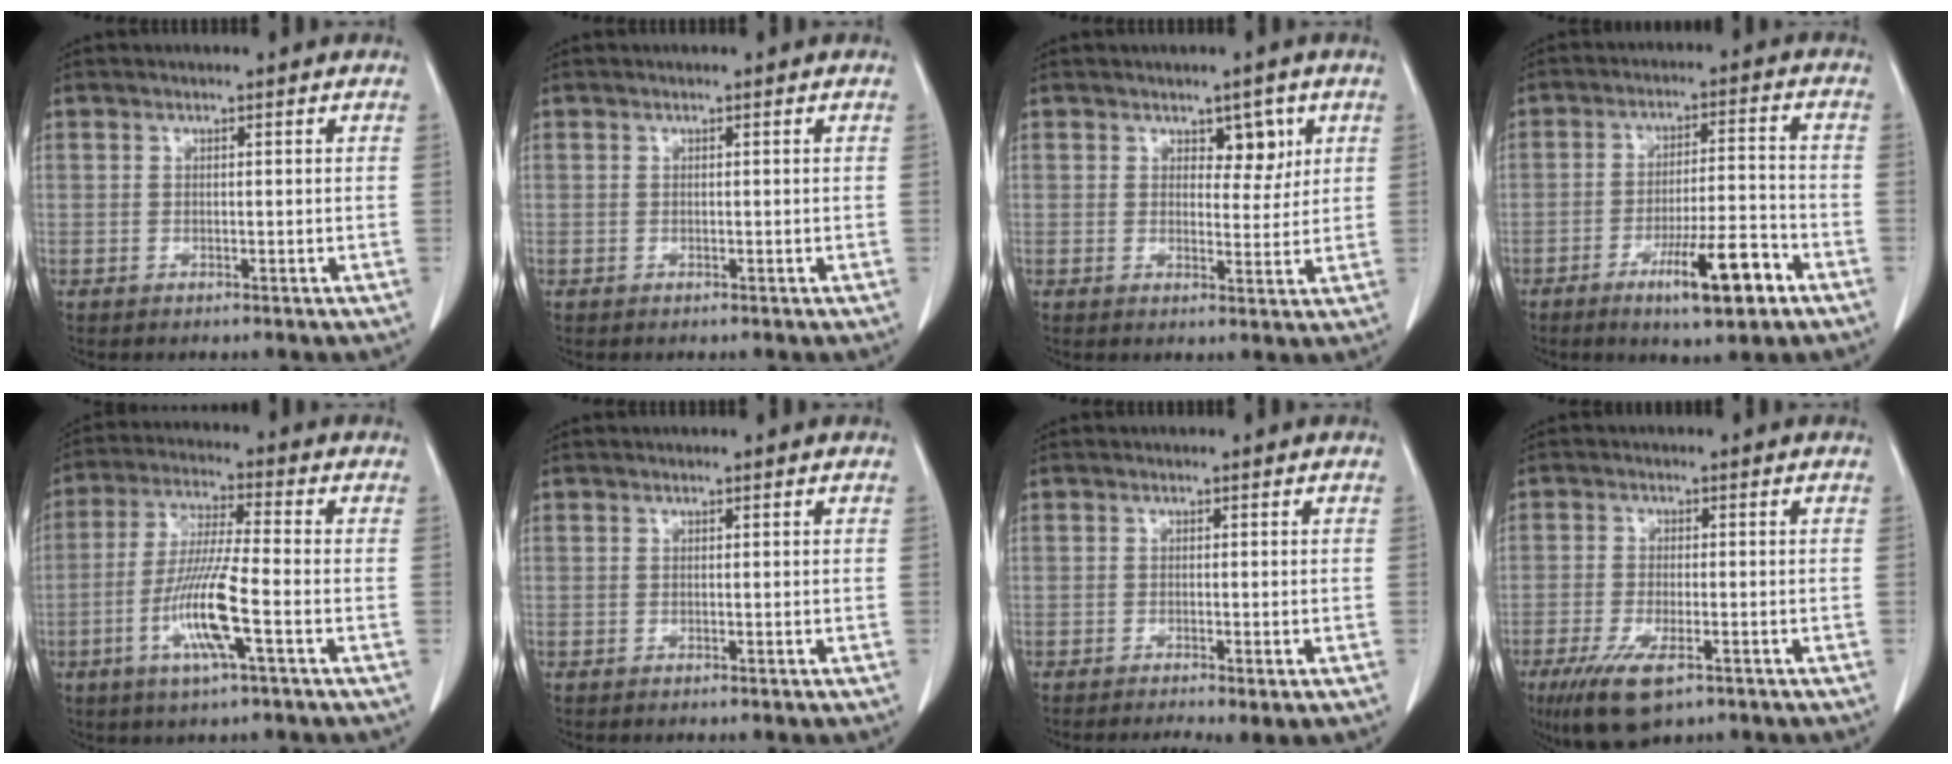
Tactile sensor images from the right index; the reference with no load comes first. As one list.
[{"total": 0.0}, {"total": 3.8, "force": [1.9, 2.1, 2.6], "torque": [-0.026, 0.000, 0.028]}, {"total": 10.2, "force": [-5.5, 1.4, 8.5], "torque": [-0.137, -0.004, -0.084]}, {"total": 10.7, "force": [-3.7, 0.3, 10.0], "torque": [-0.200, -0.010, -0.074]}, {"total": 0.0}, {"total": 4.8, "force": [-3.2, 0.7, 3.4], "torque": [-0.053, -0.012, -0.046]}, {"total": 8.5, "force": [-5.1, 2.6, 6.4], "torque": [-0.118, -0.020, -0.081]}]